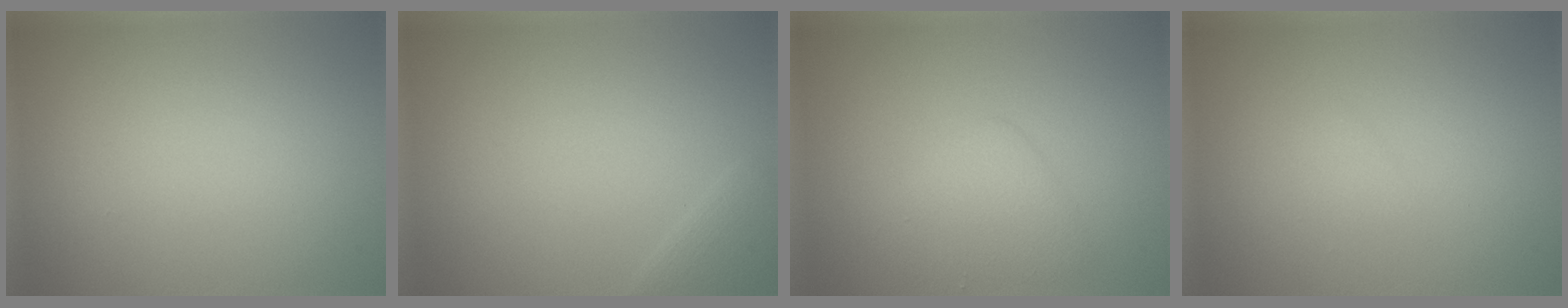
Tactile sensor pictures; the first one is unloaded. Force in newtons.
{"total": 1.2, "press": 1.2, "slide": 0.0}
{"total": 2.5, "press": 2.5, "slide": 0.1}
{"total": 0.7, "press": 0.7, "slide": 0.1}